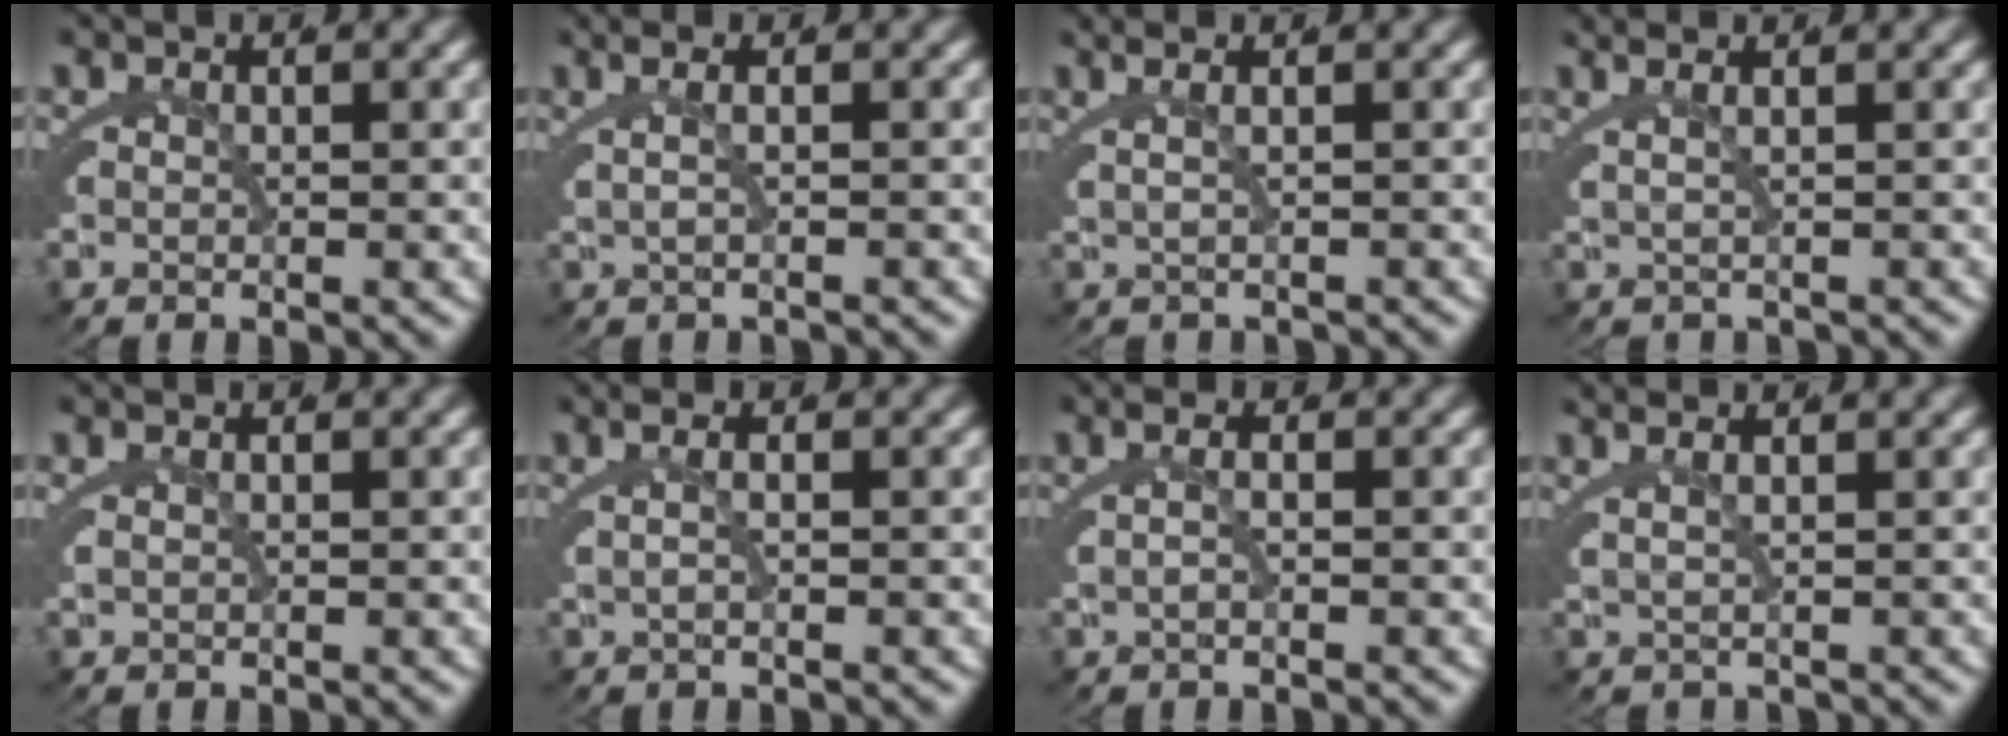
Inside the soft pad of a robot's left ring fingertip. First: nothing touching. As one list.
[{"total": 2.3, "force": [0.4, 0.2, 2.2], "torque": [-0.031, 0.020, 0.002]}, {"total": 2.2, "force": [0.4, 0.5, 2.1], "torque": [-0.029, 0.016, 0.008]}, {"total": 2.6, "force": [1.3, 0.7, 2.2], "torque": [-0.026, 0.019, 0.019]}, {"total": 0.7, "force": [0.2, 0.4, 0.5], "torque": [-0.015, 0.002, 0.006]}, {"total": 1.7, "force": [0.1, -0.1, 1.7], "torque": [-0.025, 0.013, 0.000]}, {"total": 1.5, "force": [-0.2, -0.1, 1.5], "torque": [-0.024, 0.009, -0.005]}, {"total": 2.3, "force": [1.3, 0.7, 1.8], "torque": [-0.023, 0.016, 0.022]}]